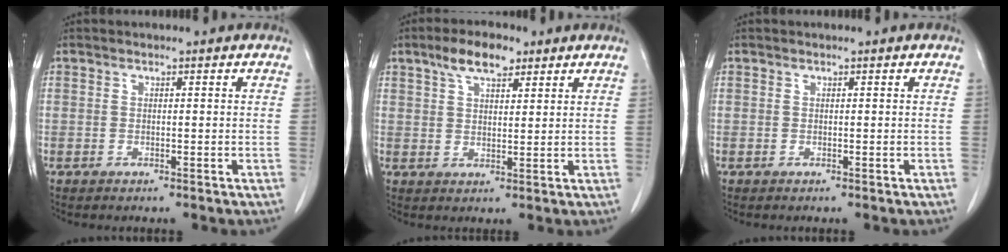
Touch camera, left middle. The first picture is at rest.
{"total": 6.2, "force": [4.1, 2.4, 4.0], "torque": [-0.077, 0.014, 0.073]}
{"total": 0.0}